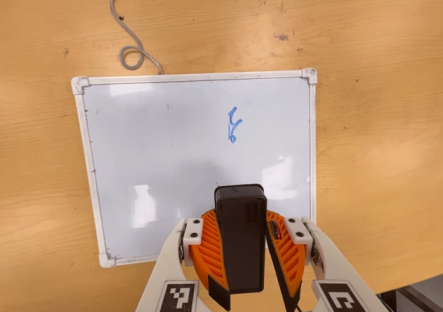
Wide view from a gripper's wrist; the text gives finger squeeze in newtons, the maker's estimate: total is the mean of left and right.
{"total": 10.0, "left": 10.2, "right": 9.9}